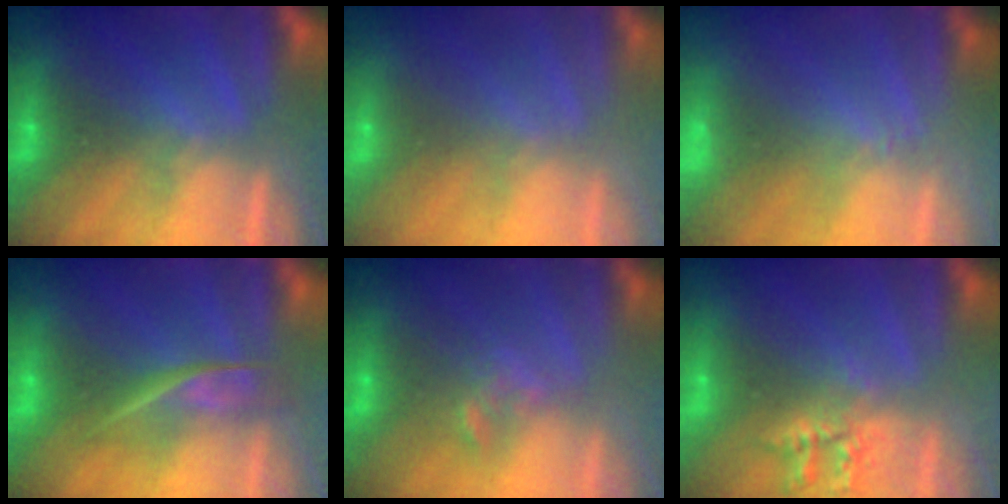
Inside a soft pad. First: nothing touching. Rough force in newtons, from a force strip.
{"total": 8.1}
{"total": 2.4}
{"total": 2.4}
{"total": 3.8}
{"total": 2.2}